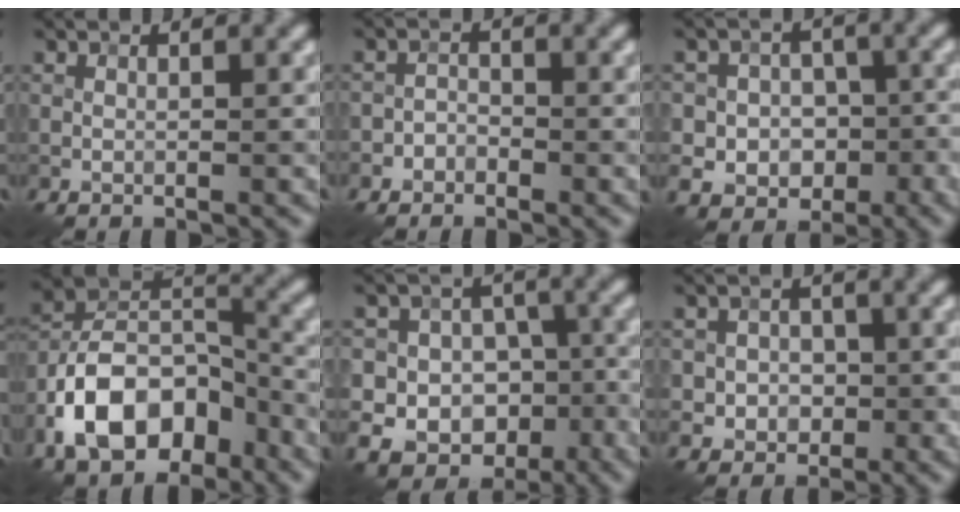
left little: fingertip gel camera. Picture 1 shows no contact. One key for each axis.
{"total": 1.4, "fx": -0.9, "fy": 1.0, "fz": 0.1, "tx": 0.008, "ty": 0.006, "tz": -0.024}
{"total": 6.3, "fx": -1.3, "fy": 5.7, "fz": 2.4, "tx": -0.015, "ty": 0.021, "tz": -0.046}
{"total": 11.2, "fx": -5.9, "fy": 6.5, "fz": 6.9, "tx": -0.122, "ty": 0.010, "tz": -0.119}
{"total": 12.3, "fx": -4.2, "fy": 10.8, "fz": 4.0, "tx": -0.054, "ty": 0.012, "tz": -0.080}
{"total": 3.5, "fx": -0.5, "fy": 3.2, "fz": 1.4, "tx": -0.001, "ty": 0.000, "tz": -0.024}